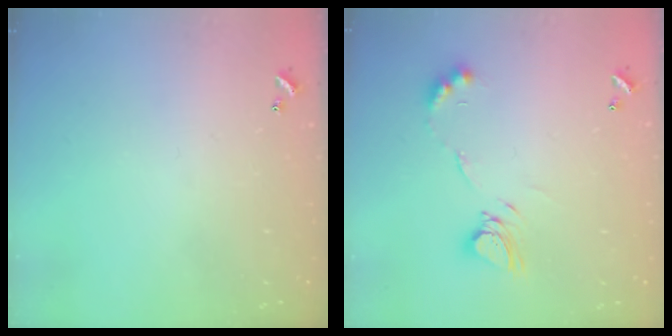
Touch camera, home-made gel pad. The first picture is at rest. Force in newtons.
{"total": 8.9, "press": 8.8, "slide": 0.8}